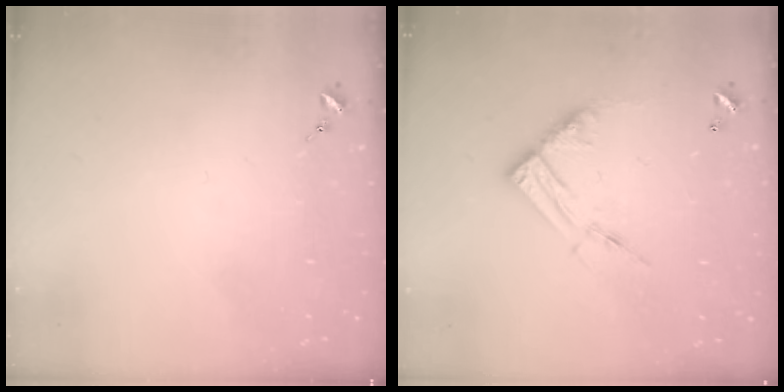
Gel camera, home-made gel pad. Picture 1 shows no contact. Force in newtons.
{"total": 12.6, "press": 12.6, "slide": 1.2}